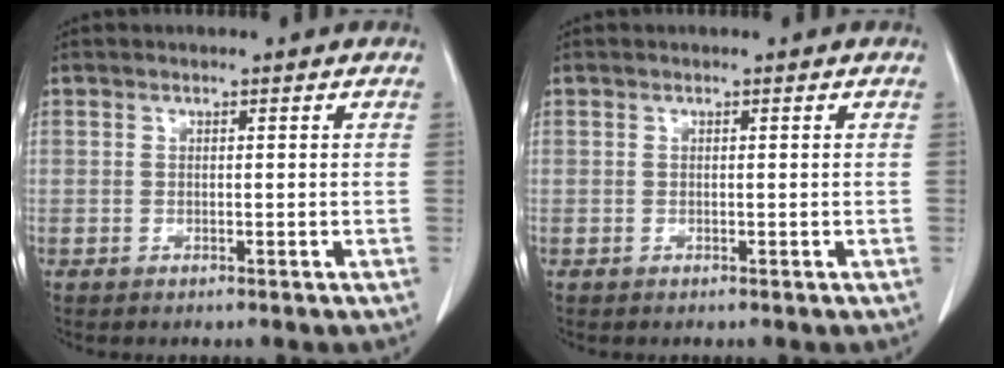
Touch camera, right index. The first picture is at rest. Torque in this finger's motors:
{"motor_torque": [0.00, 0.00, 0.00, 0.00]}